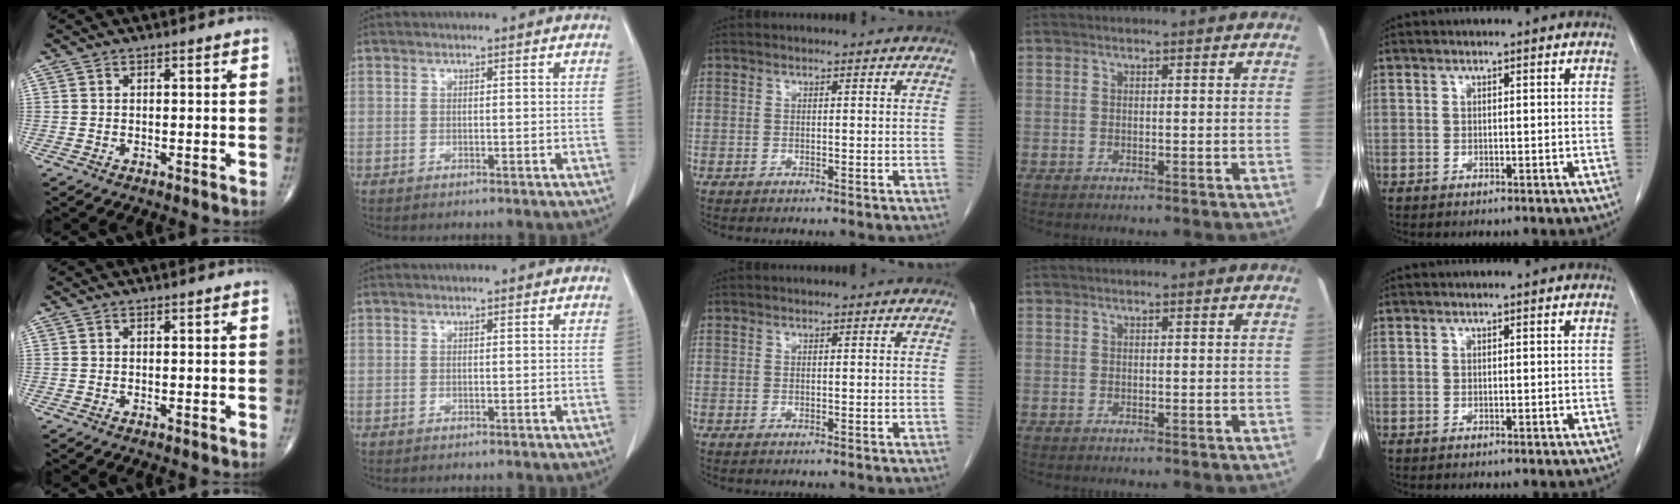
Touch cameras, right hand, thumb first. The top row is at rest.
{}